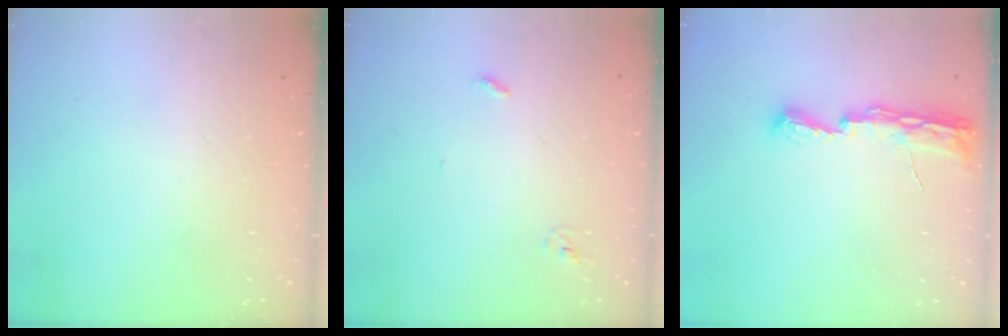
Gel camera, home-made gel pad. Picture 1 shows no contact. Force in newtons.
{"total": 2.8, "press": 2.8, "slide": 0.2}
{"total": 8.0, "press": 8.0, "slide": 0.7}